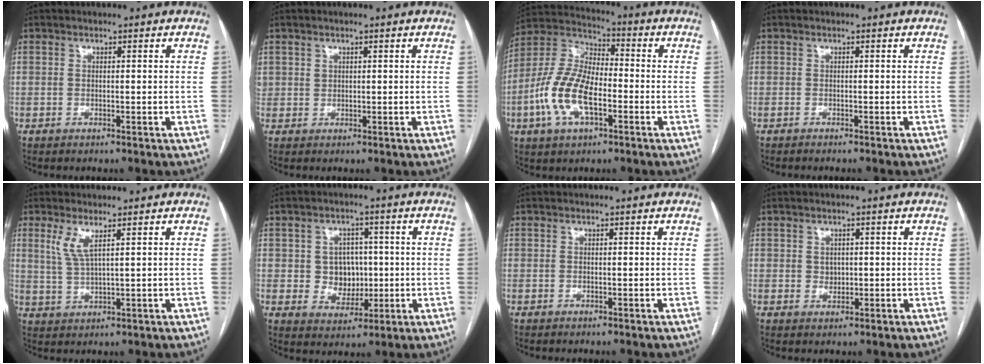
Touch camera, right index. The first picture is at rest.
{"total": 1.7, "force": [0.9, 1.5, 0.2], "torque": [0.006, 0.005, 0.013]}
{"total": 13.7, "force": [-4.1, 6.1, 11.5], "torque": [-0.257, 0.014, -0.080]}
{"total": 2.4, "force": [-2.2, 0.1, 1.0], "torque": [-0.014, -0.002, -0.026]}
{"total": 3.9, "force": [2.0, 0.4, 3.4], "torque": [-0.081, -0.001, 0.049]}
{"total": 6.2, "force": [0.2, 5.6, 2.8], "torque": [-0.039, 0.014, 0.013]}
{"total": 0.0}
{"total": 1.9, "force": [0.3, 1.7, 0.9], "torque": [-0.013, -0.001, 0.007]}